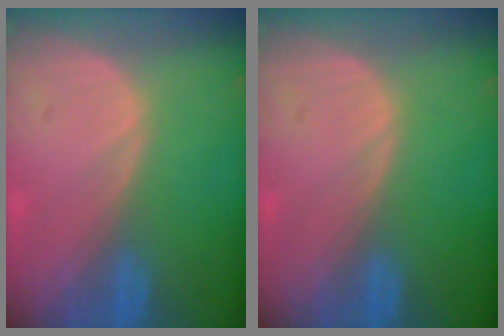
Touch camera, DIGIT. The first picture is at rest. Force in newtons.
{"total": 0.0}